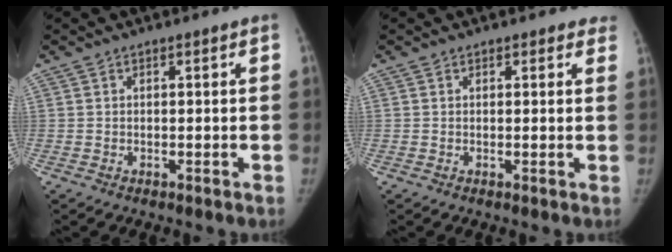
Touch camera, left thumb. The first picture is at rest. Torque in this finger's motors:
{"motor_torque": [0.21, -0.10, 0.10, -0.20, 0.03]}